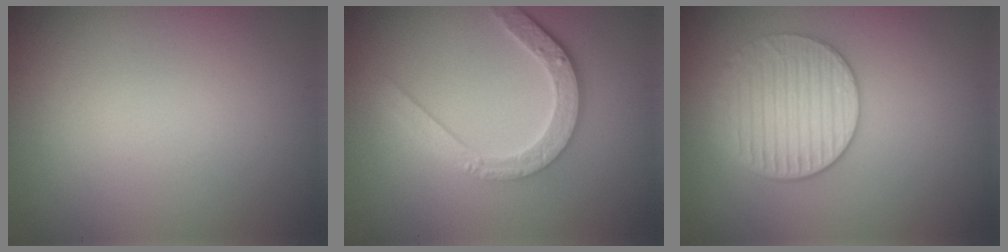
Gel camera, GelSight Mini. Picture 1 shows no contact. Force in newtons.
{"total": 4.7, "press": 3.5, "slide": 3.0}
{"total": 3.6, "press": 3.5, "slide": 0.8}